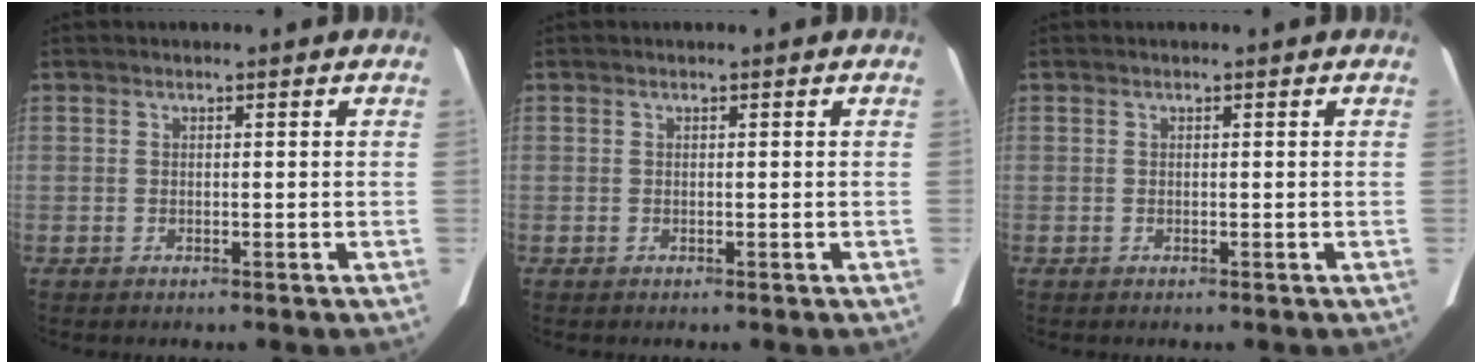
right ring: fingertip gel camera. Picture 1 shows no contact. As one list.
[{"total": 0.0}, {"total": 0.0}]